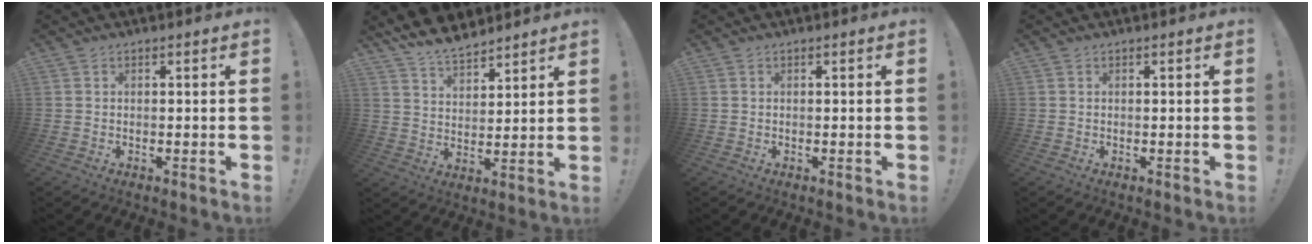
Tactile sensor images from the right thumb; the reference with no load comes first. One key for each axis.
{"total": 9.0, "fx": 7.8, "fy": 3.4, "fz": 2.8, "tx": -0.050, "ty": -0.054, "tz": 0.149}
{"total": 0.0}
{"total": 0.0}